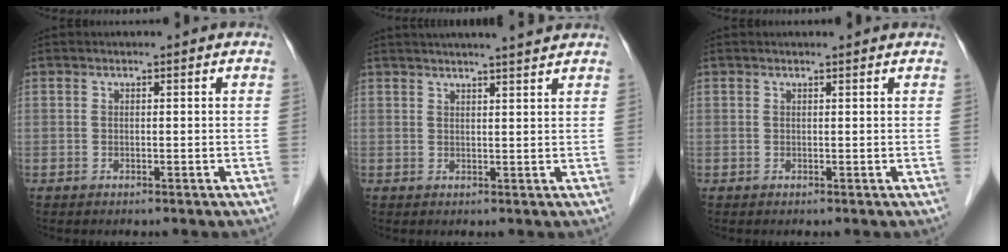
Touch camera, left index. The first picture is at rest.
{"total": 8.9, "force": [8.0, -0.1, 3.8], "torque": [-0.057, 0.019, 0.096]}
{"total": 1.5, "force": [1.4, 0.0, 0.1], "torque": [-0.011, 0.004, 0.017]}